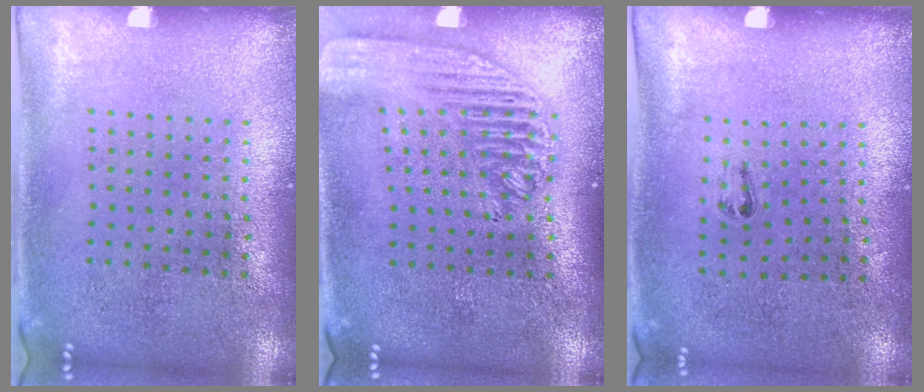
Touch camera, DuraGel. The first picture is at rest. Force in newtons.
{"total": 2.1, "press": 1.8, "slide": 1.1}
{"total": 0.6, "press": 0.3, "slide": 0.5}